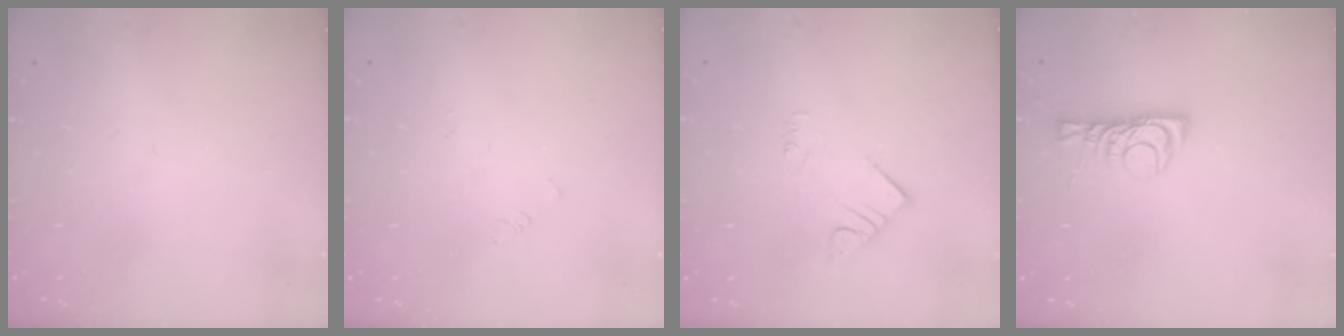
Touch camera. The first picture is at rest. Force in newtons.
{"total": 1.4, "press": 1.3, "slide": 0.3}
{"total": 3.1, "press": 3.0, "slide": 0.4}
{"total": 7.0, "press": 6.9, "slide": 0.5}